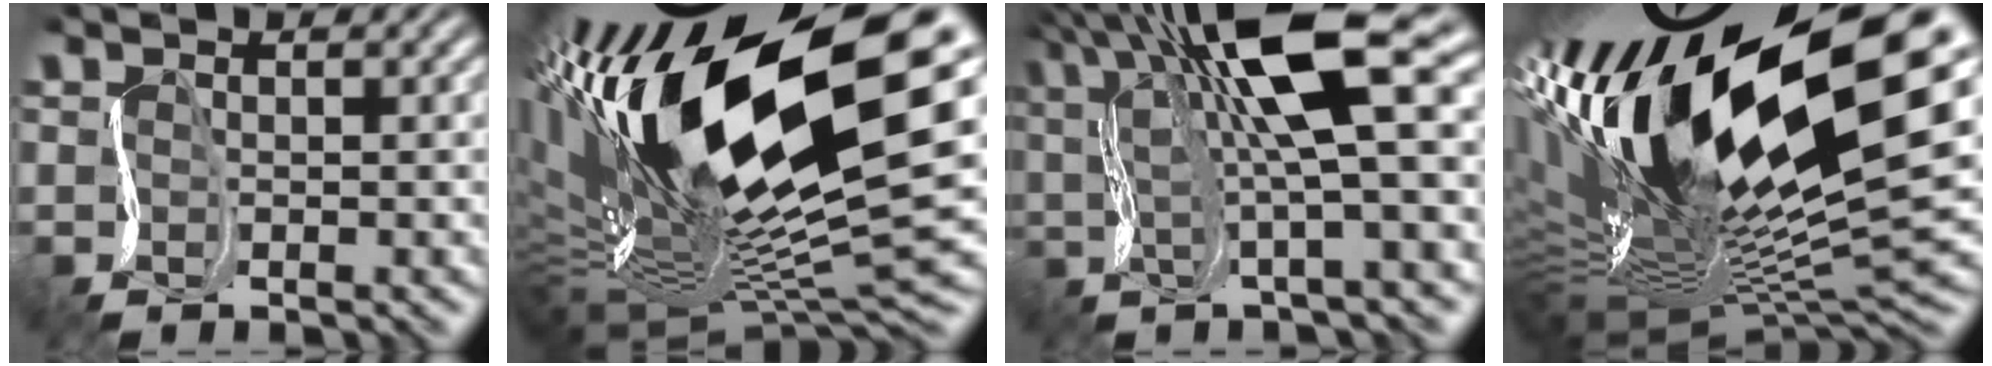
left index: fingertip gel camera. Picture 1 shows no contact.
{"total": 17.4, "force": [5.1, 6.2, 15.5], "torque": [-0.295, 0.000, 0.089]}
{"total": 11.9, "force": [4.7, 2.2, 10.7], "torque": [-0.173, 0.020, 0.080]}
{"total": 18.2, "force": [4.5, 4.9, 17.0], "torque": [-0.311, -0.003, 0.079]}